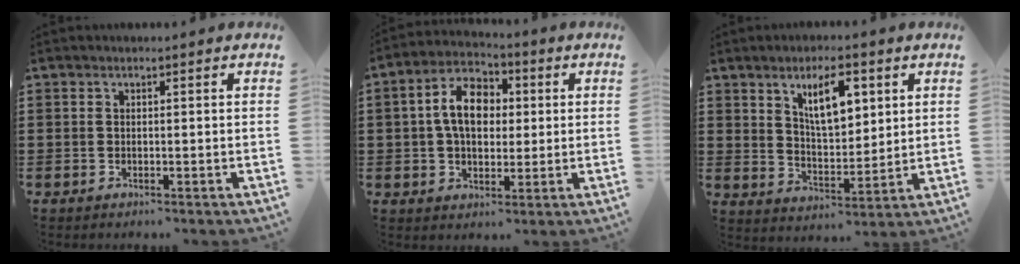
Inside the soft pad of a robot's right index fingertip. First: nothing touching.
{"total": 8.8, "force": [1.0, 5.6, 6.8], "torque": [-0.147, 0.014, 0.010]}
{"total": 8.0, "force": [3.7, 3.5, 6.2], "torque": [-0.110, 0.001, 0.059]}